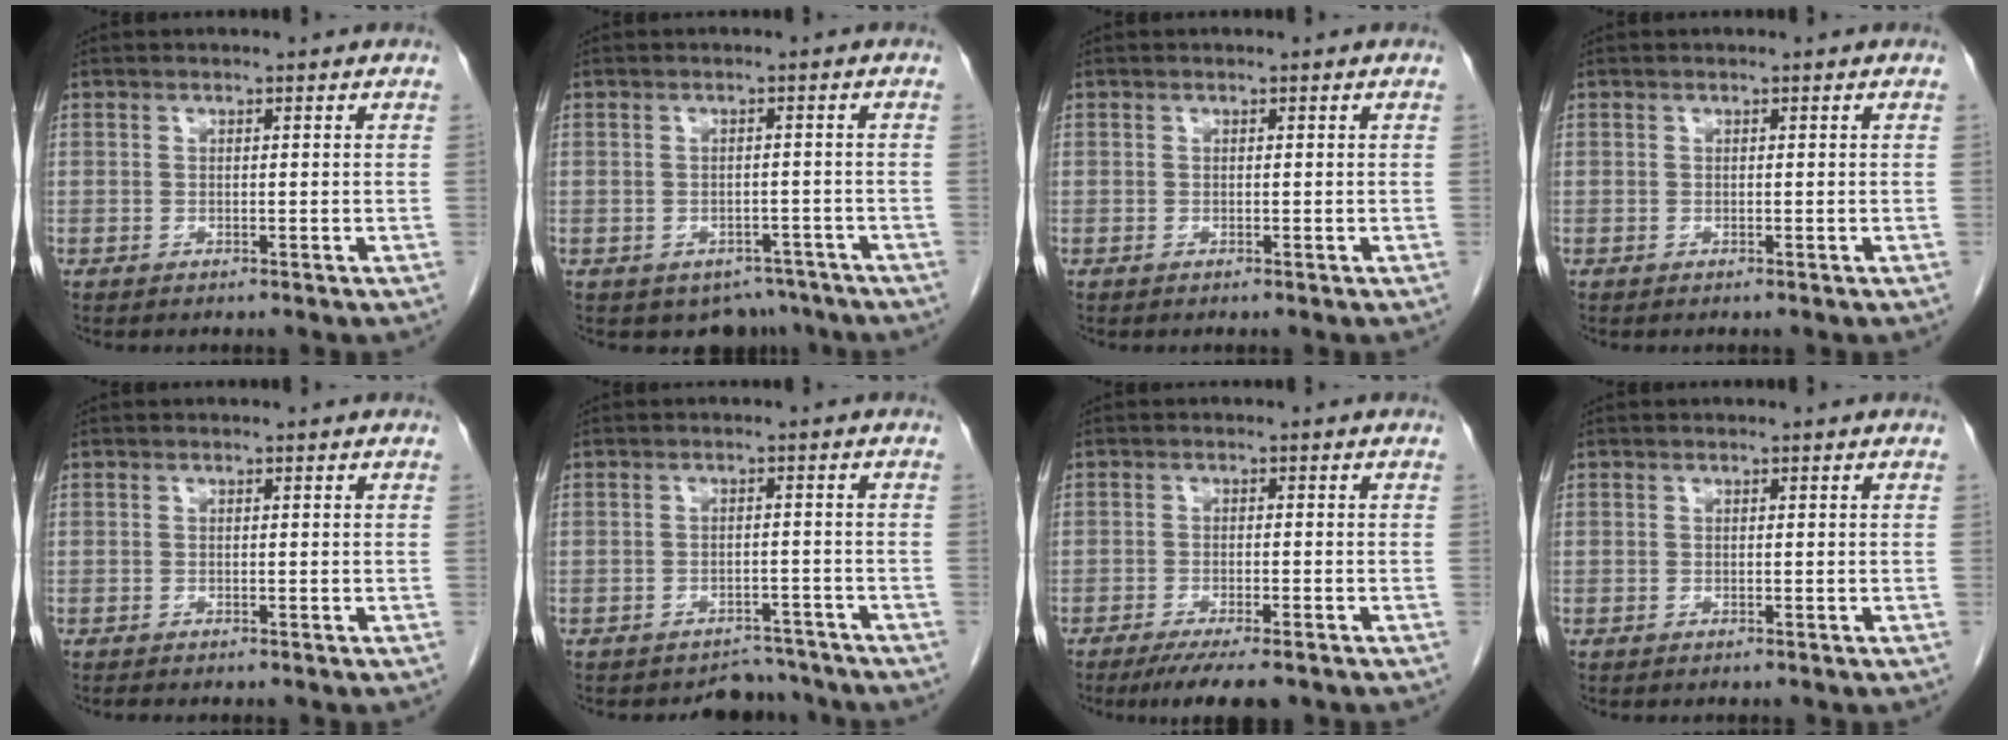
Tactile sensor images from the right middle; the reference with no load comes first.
{"total": 5.2, "force": [-4.1, 3.1, 0.8], "torque": [0.011, 0.008, -0.051]}
{"total": 0.0}
{"total": 0.0}
{"total": 0.8, "force": [-0.7, 0.1, 0.3], "torque": [-0.010, -0.002, -0.010]}
{"total": 4.0, "force": [-3.6, 1.6, -0.6], "torque": [0.012, 0.015, -0.050]}
{"total": 7.3, "force": [-5.6, 1.2, 4.5], "torque": [-0.062, -0.013, -0.083]}
{"total": 0.0}